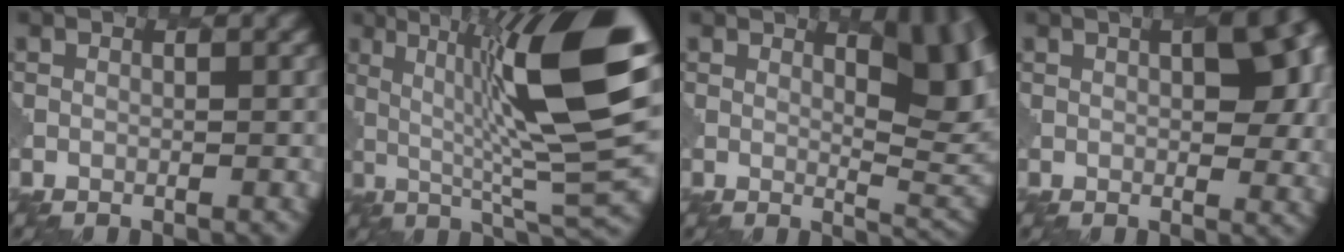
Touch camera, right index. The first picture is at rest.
{"total": 13.9, "force": [3.4, 2.6, 13.2], "torque": [-0.210, 0.010, 0.048]}
{"total": 7.2, "force": [2.9, 2.4, 6.2], "torque": [-0.076, -0.004, 0.041]}
{"total": 5.4, "force": [1.6, 2.1, 4.7], "torque": [-0.053, 0.005, 0.017]}